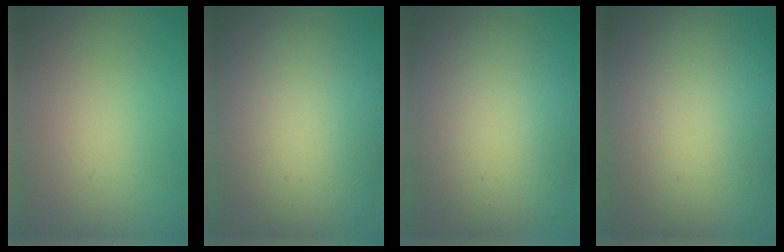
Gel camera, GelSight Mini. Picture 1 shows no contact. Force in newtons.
{"total": 12.4, "press": 12.4, "slide": 0.6}
{"total": 10.8, "press": 10.8, "slide": 0.9}
{"total": 16.8, "press": 16.7, "slide": 1.1}